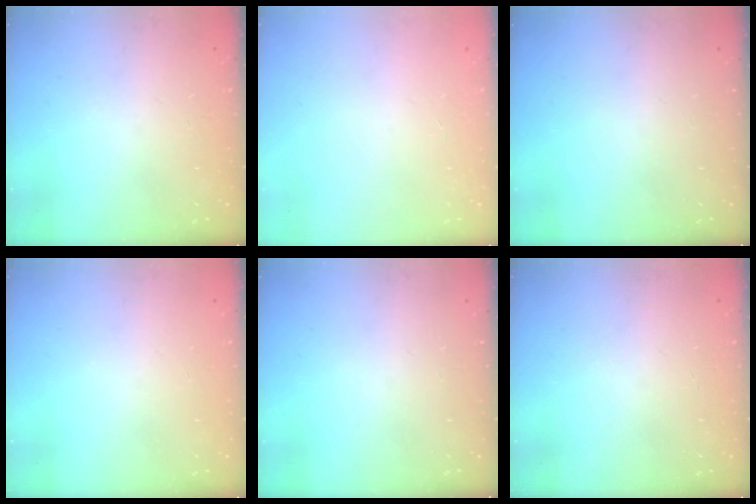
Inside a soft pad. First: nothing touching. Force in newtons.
{"total": 0.0}
{"total": 0.0}
{"total": 0.0}
{"total": 0.0}
{"total": 0.0}